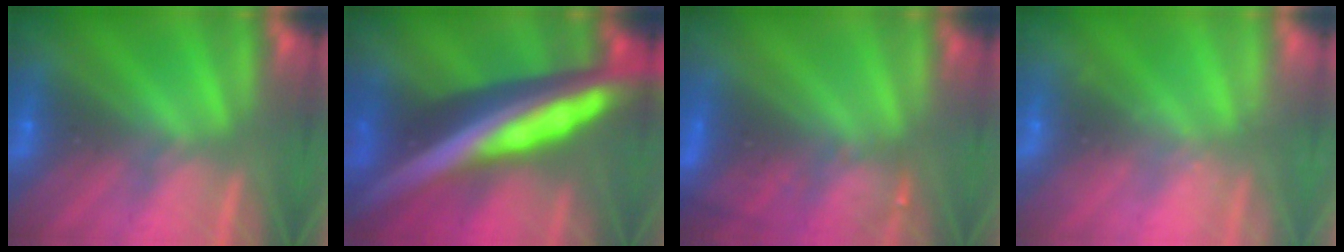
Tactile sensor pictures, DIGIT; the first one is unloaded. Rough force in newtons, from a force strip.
{"total": 9.6}
{"total": 2.9}
{"total": 2.2}